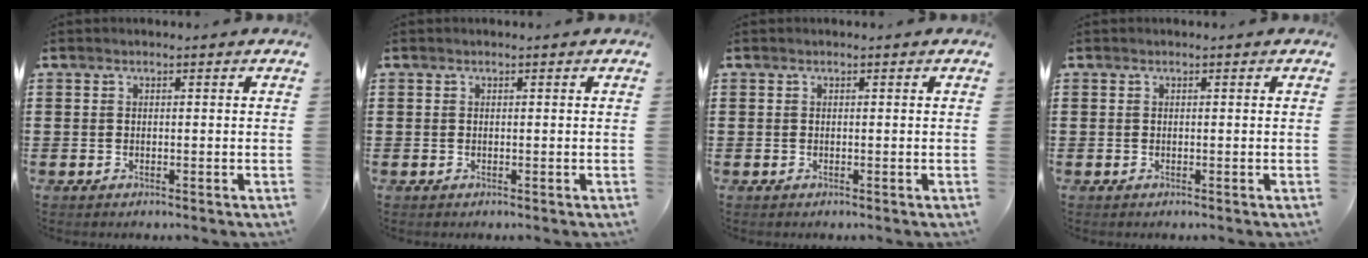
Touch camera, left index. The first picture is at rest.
{"total": 0.0}
{"total": 0.0}
{"total": 0.0}